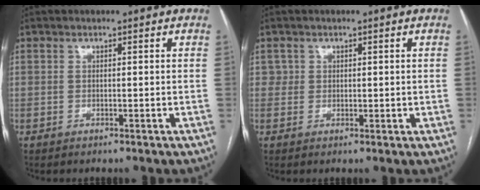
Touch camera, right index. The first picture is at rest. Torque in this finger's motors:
{"motor_torque": [-0.34, 0.30, -0.02, 0.00]}